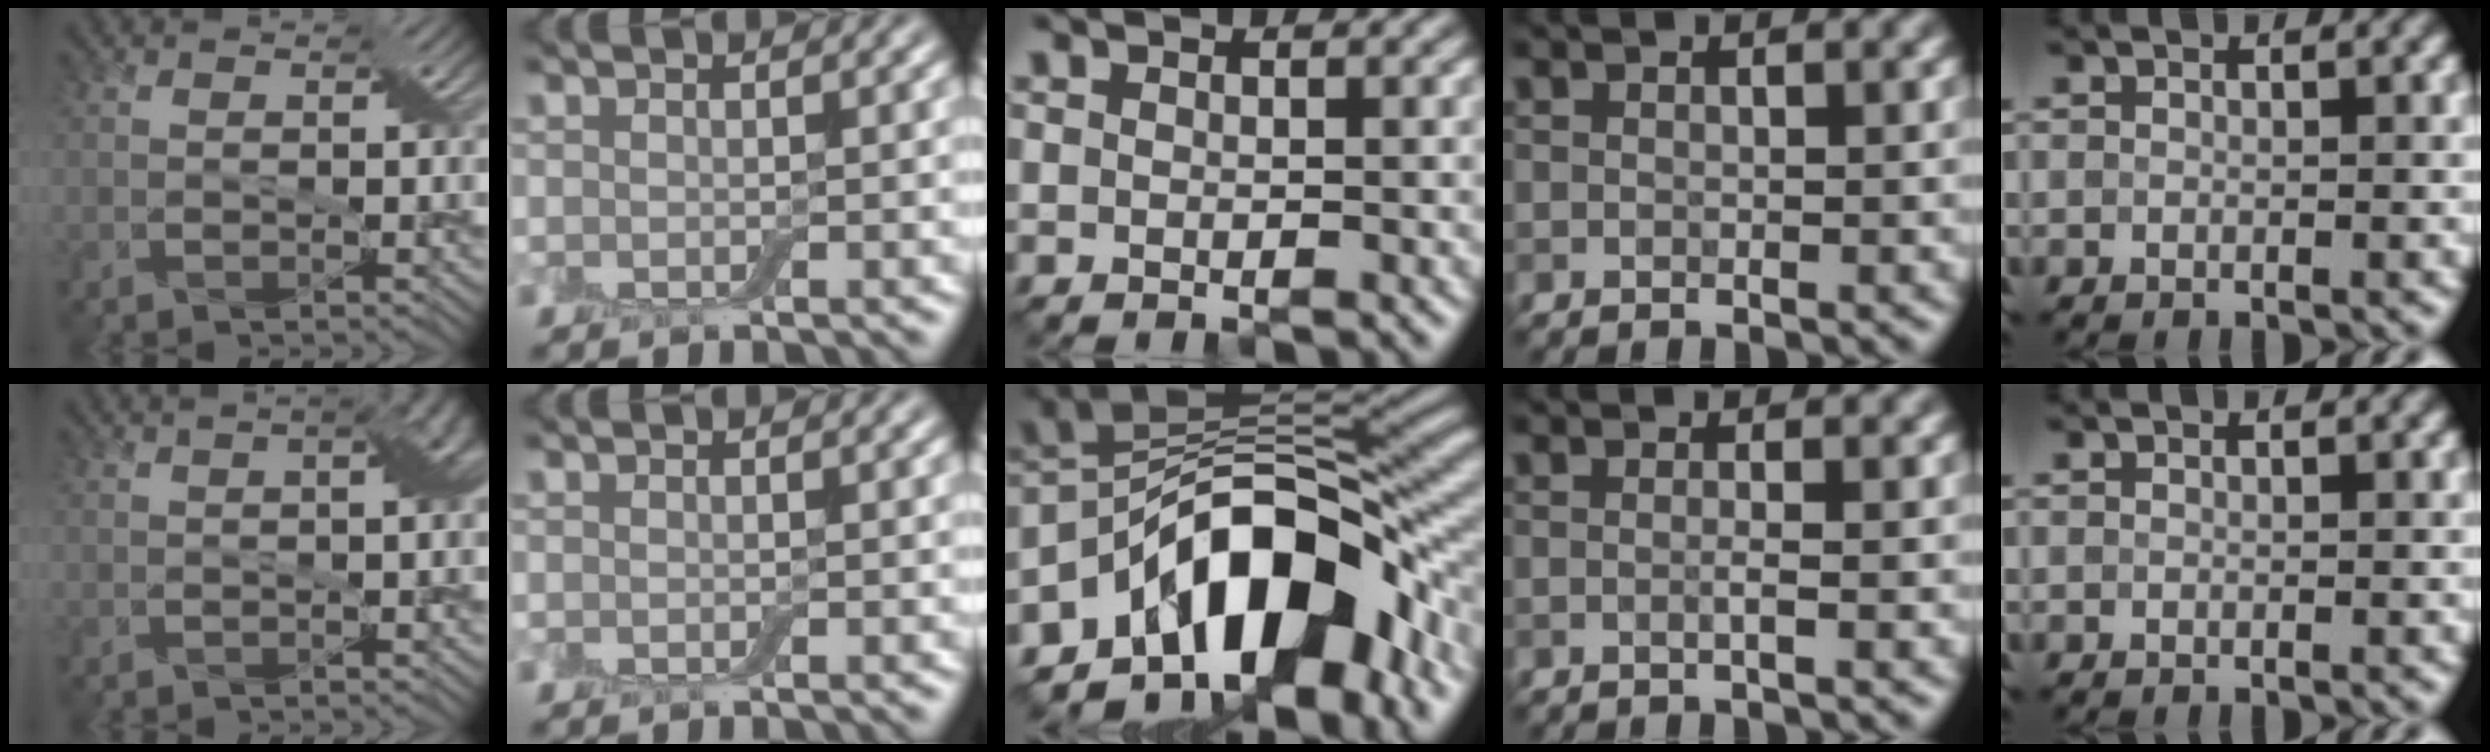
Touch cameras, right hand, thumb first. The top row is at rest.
{"thumb": {"total": 3.3, "force": [0.4, 0.9, 3.1], "torque": [-0.038, 0.015, 0.008]}, "middle": {"total": 12.7, "force": [-6.4, 6.4, 8.9], "torque": [-0.115, 0.017, -0.124]}, "ring": {"total": 1.0, "force": [-0.2, 0.2, 0.9], "torque": [-0.014, -0.004, -0.007]}}